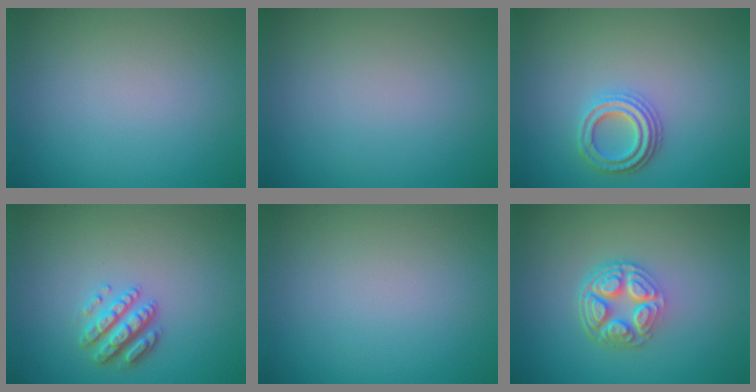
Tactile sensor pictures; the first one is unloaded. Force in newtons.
{"total": 0.0}
{"total": 2.7, "press": 2.6, "slide": 0.8}
{"total": 2.9, "press": 2.8, "slide": 1.1}
{"total": 0.0}
{"total": 5.1, "press": 3.8, "slide": 3.4}